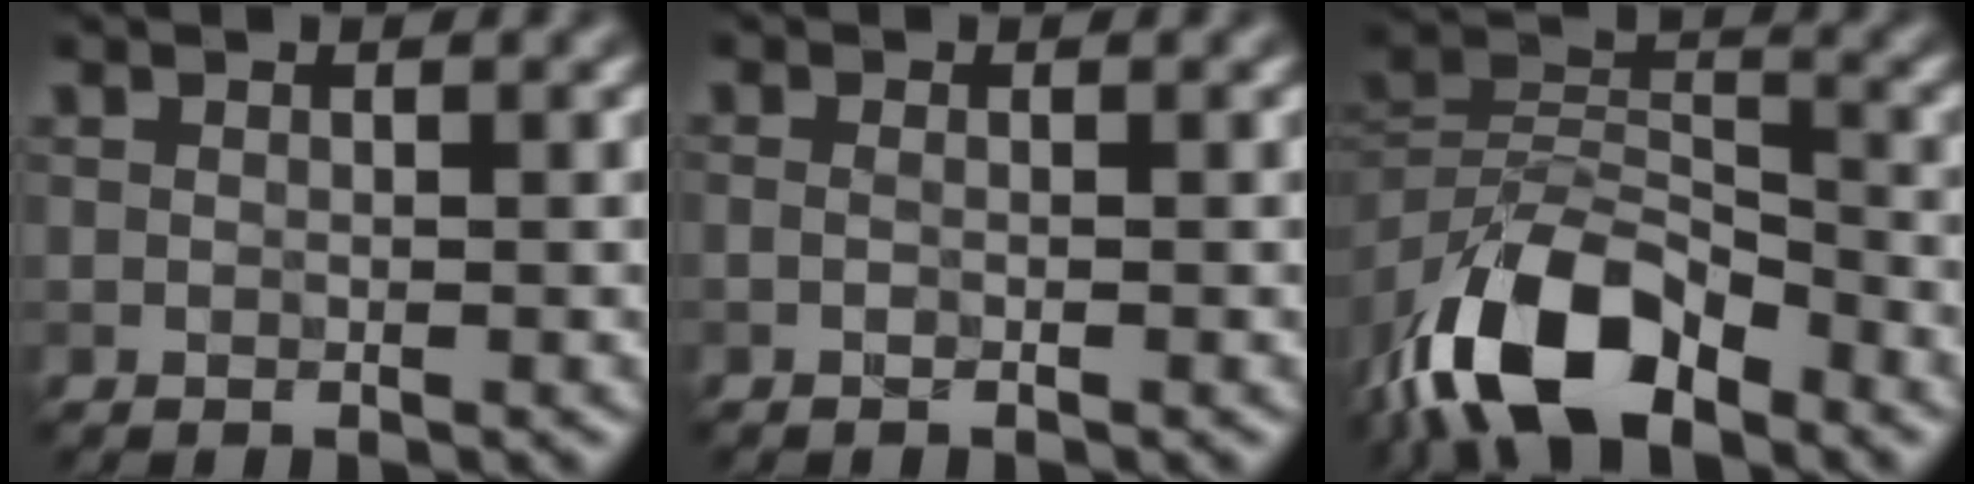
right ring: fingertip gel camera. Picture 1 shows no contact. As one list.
[{"total": 1.0, "force": [0.1, 0.6, 0.9], "torque": [-0.005, -0.010, -0.011]}, {"total": 10.5, "force": [-6.4, 5.0, 6.7], "torque": [-0.121, 0.006, -0.131]}]